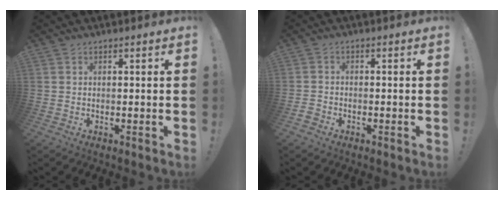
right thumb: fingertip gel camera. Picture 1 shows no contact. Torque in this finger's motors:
{"motor_torque": [0.35, 0.20, 0.02, -0.30, 0.03]}